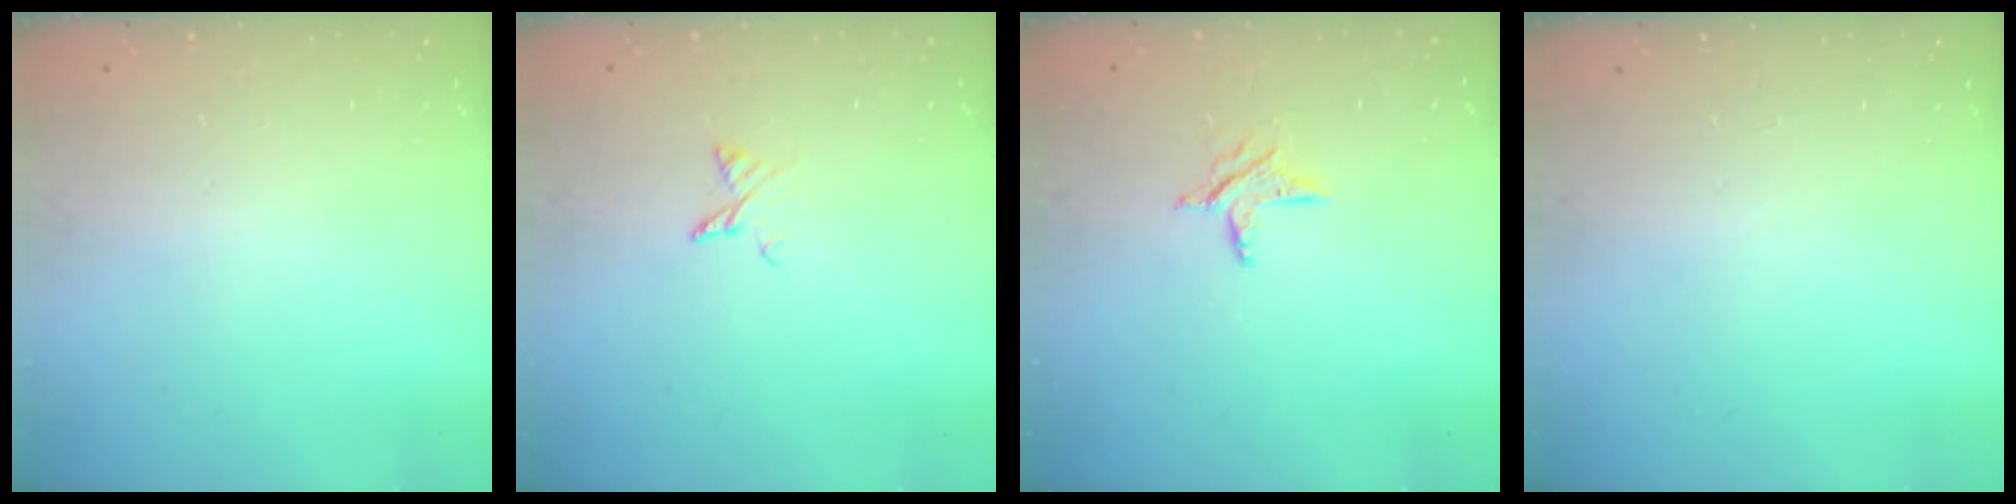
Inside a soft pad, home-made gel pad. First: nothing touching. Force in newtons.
{"total": 3.5, "press": 3.5, "slide": 0.3}
{"total": 6.5, "press": 6.5, "slide": 0.2}
{"total": 0.0}